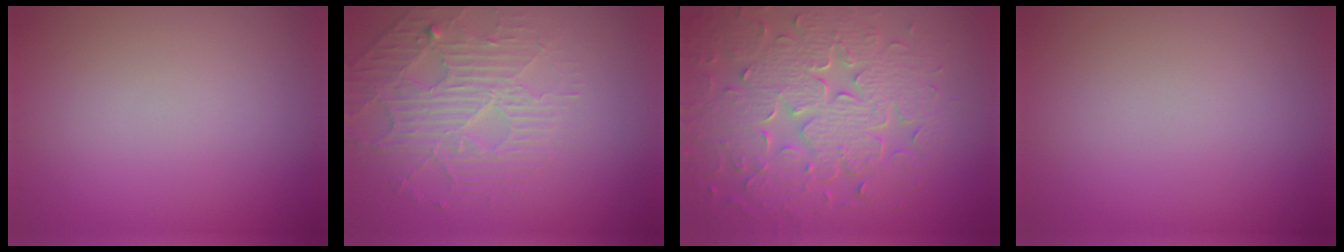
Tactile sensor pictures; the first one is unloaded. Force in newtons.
{"total": 4.6, "press": 3.5, "slide": 3.0}
{"total": 8.8, "press": 6.3, "slide": 6.1}
{"total": 0.0}